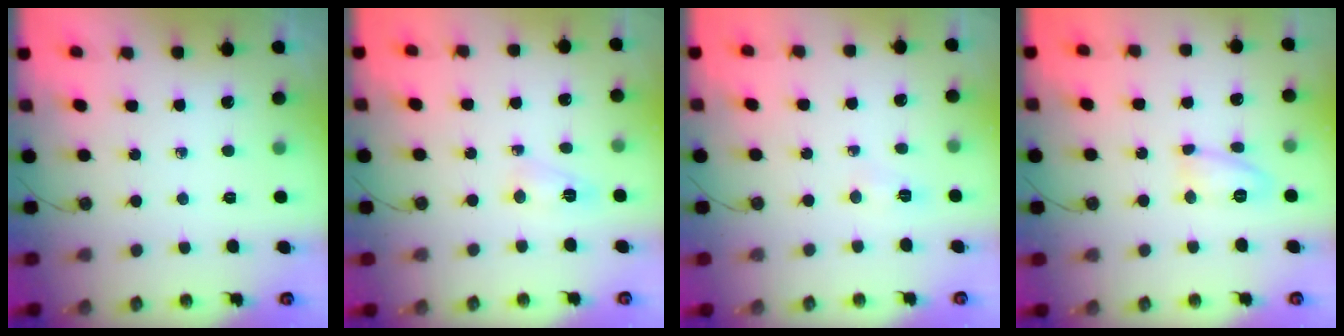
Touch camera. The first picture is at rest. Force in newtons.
{"total": 4.0, "press": 4.0, "slide": 0.6}
{"total": 3.1, "press": 2.5, "slide": 1.8}
{"total": 9.0, "press": 8.9, "slide": 0.7}